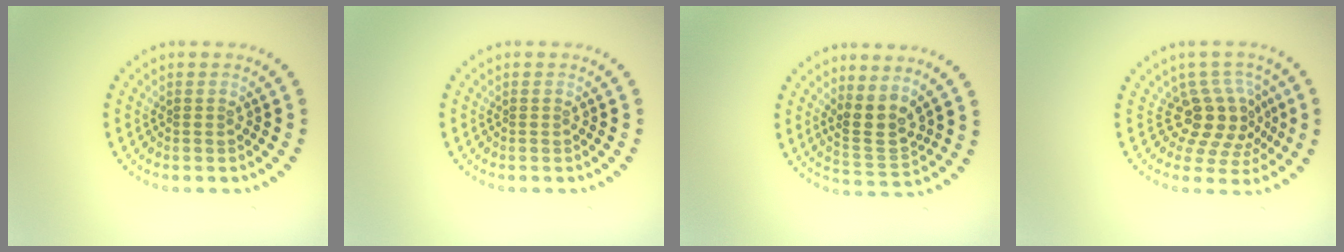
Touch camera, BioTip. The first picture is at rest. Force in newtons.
{"total": 0.0}
{"total": 3.2, "press": 2.8, "slide": 1.6}
{"total": 4.2, "press": 3.0, "slide": 2.9}